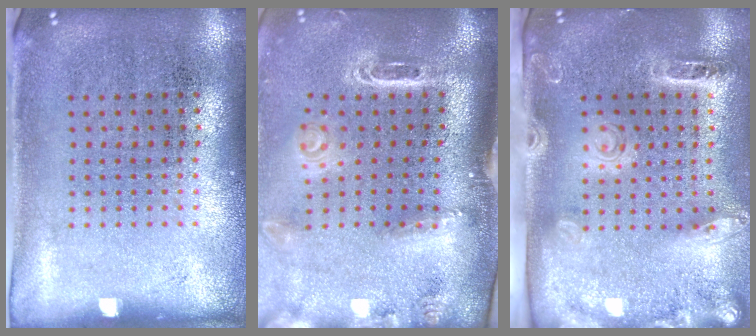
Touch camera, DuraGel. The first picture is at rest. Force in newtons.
{"total": 3.1, "press": 2.1, "slide": 2.3}
{"total": 2.7, "press": 2.0, "slide": 1.8}